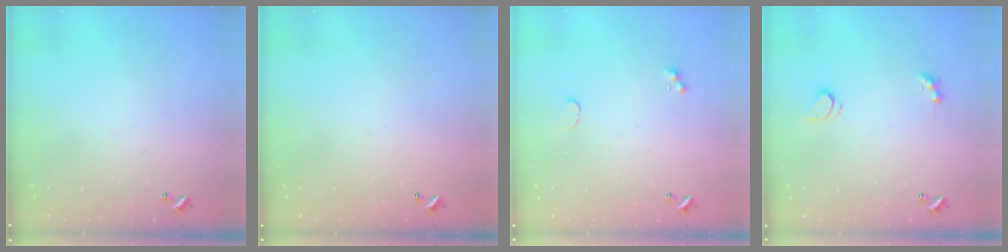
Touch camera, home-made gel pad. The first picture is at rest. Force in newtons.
{"total": 2.8, "press": 2.8, "slide": 0.1}
{"total": 0.6, "press": 0.4, "slide": 0.4}
{"total": 3.0, "press": 2.7, "slide": 1.1}